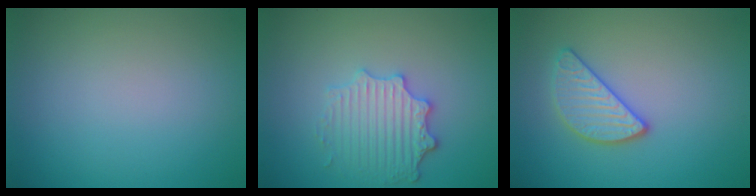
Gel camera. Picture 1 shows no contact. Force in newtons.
{"total": 3.6, "press": 3.3, "slide": 1.5}
{"total": 2.8, "press": 2.7, "slide": 0.4}